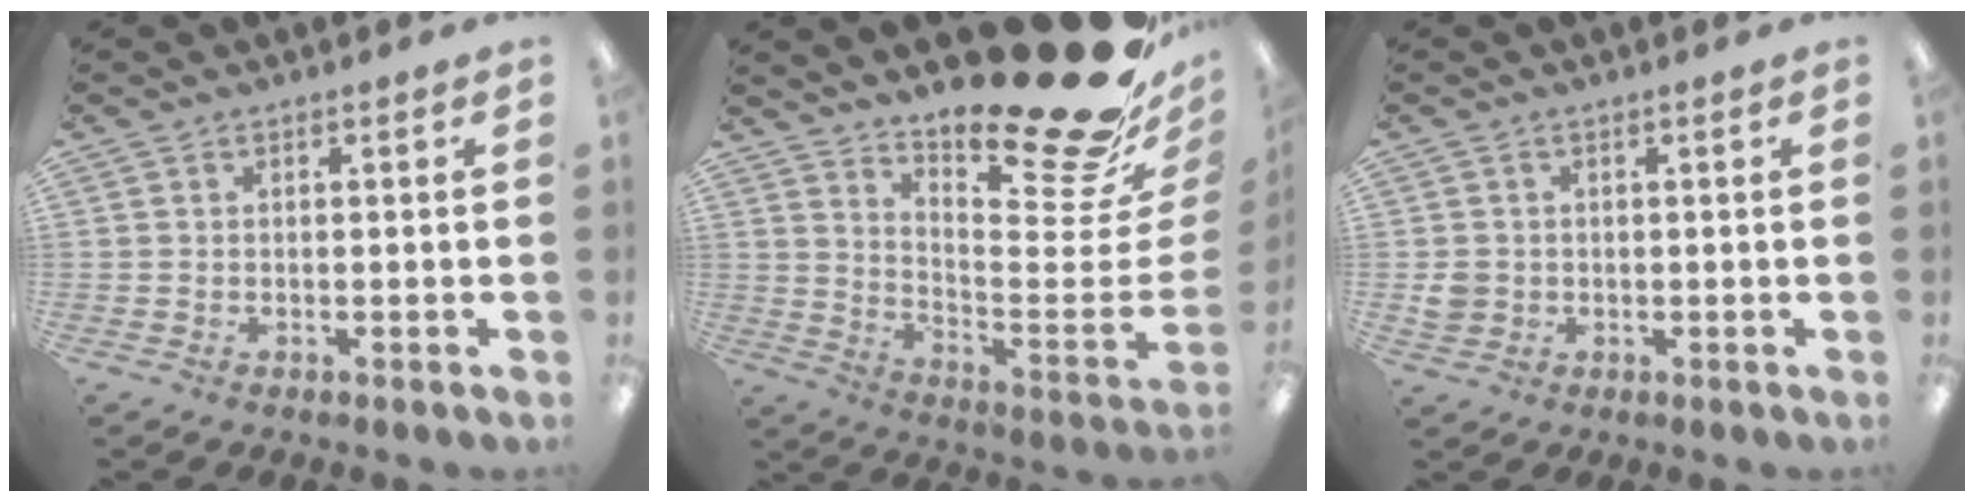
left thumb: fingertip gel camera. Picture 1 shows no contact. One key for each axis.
{"total": 23.7, "fx": 18.2, "fy": 4.8, "fz": 14.4, "tx": -0.149, "ty": -0.163, "tz": 0.292}
{"total": 3.1, "fx": 0.1, "fy": 3.0, "fz": 0.8, "tx": -0.001, "ty": -0.002, "tz": -0.001}